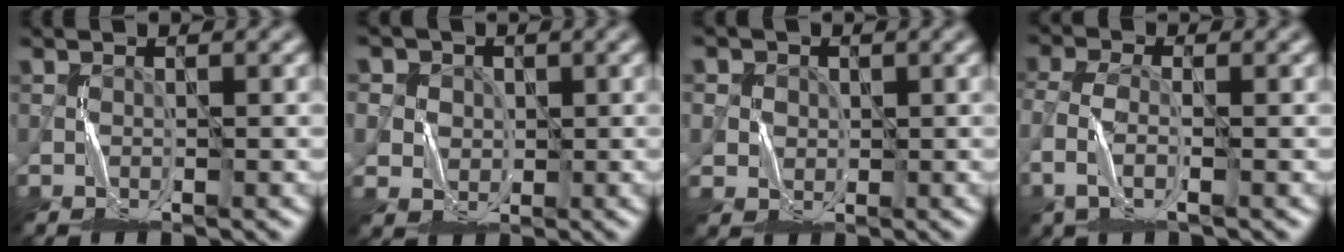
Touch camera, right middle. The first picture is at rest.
{"total": 5.3, "force": [2.0, 4.6, 1.6], "torque": [-0.037, 0.010, 0.029]}
{"total": 3.2, "force": [1.1, 3.0, 0.7], "torque": [-0.030, 0.003, 0.022]}
{"total": 3.2, "force": [-1.6, 1.5, 2.4], "torque": [-0.071, -0.003, -0.037]}